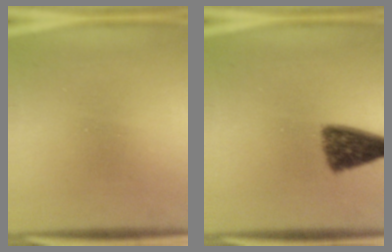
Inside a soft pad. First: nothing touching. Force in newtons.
{"total": 7.2}